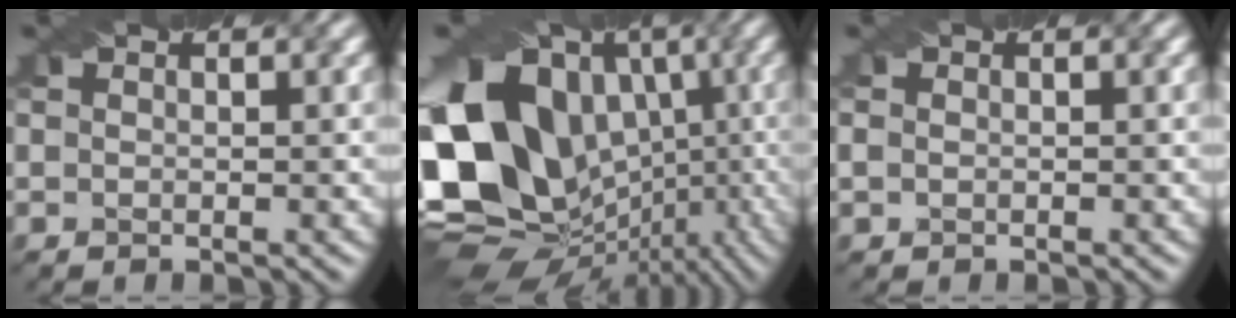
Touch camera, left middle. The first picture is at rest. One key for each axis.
{"total": 18.9, "fx": 0.1, "fy": 15.0, "fz": 11.4, "tx": -0.226, "ty": 0.000, "tz": 0.024}
{"total": 0.9, "fx": 0.0, "fy": 0.7, "fz": 0.5, "tx": -0.012, "ty": 0.002, "tz": 0.002}